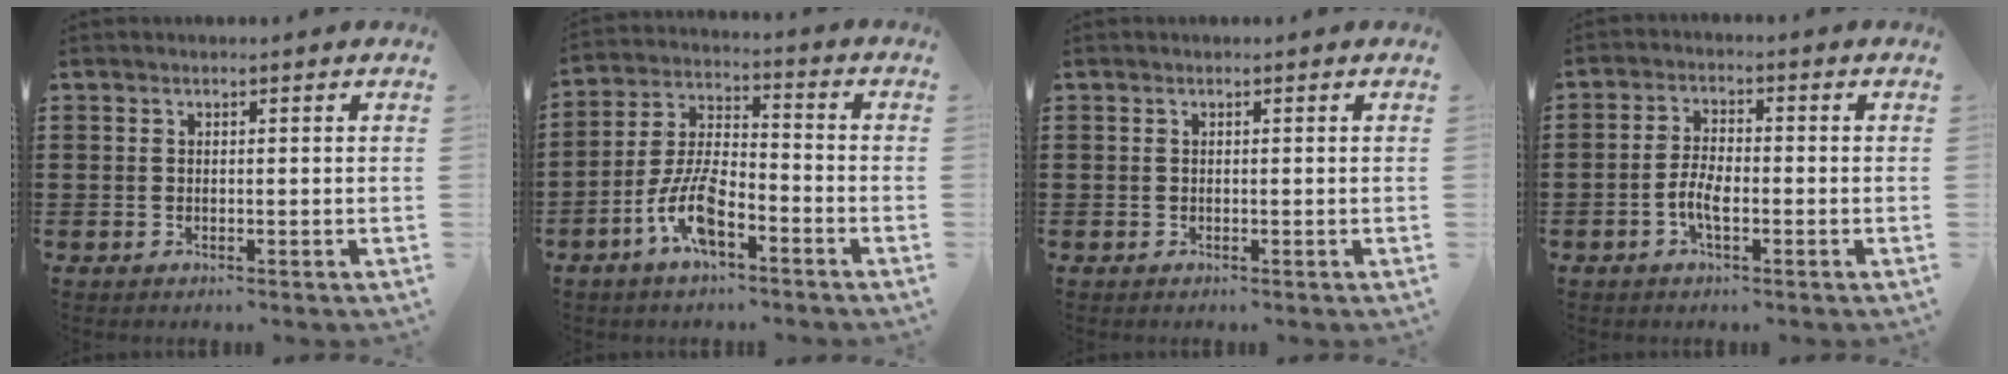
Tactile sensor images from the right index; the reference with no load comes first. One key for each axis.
{"total": 8.6, "fx": -4.4, "fy": 3.3, "fz": 6.6, "tx": -0.155, "ty": -0.002, "tz": -0.086}
{"total": 0.0}
{"total": 4.3, "fx": -1.6, "fy": 1.6, "fz": 3.6, "tx": -0.091, "ty": -0.005, "tz": -0.037}